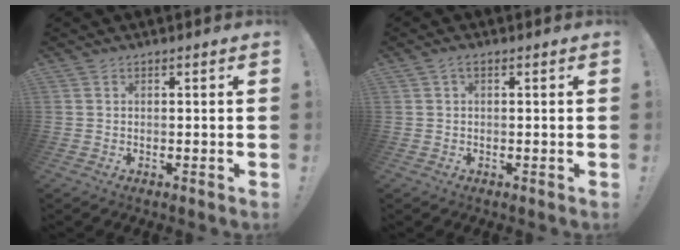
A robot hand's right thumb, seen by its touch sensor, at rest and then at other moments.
{"total": 1.1, "force": [0.3, 0.4, 1.0], "torque": [-0.025, 0.004, 0.005]}